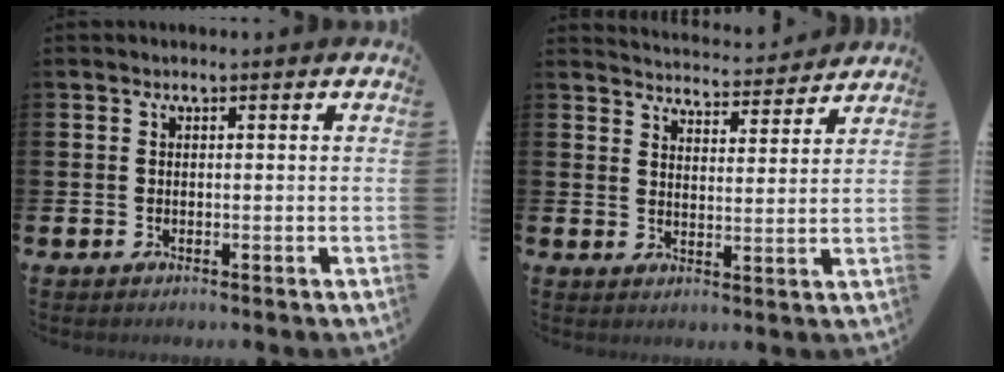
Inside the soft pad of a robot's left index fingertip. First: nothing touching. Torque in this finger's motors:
{"motor_torque": [0.78, -0.78, 0.05, 0.03]}